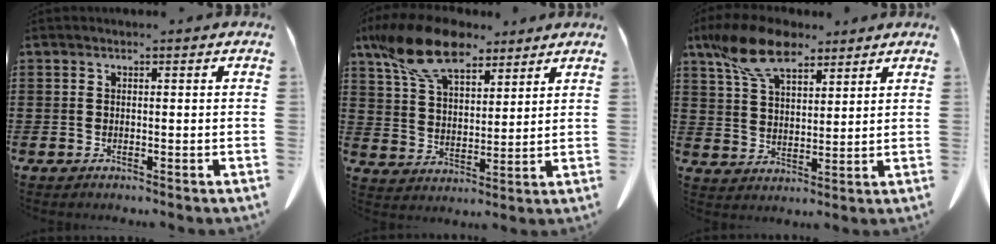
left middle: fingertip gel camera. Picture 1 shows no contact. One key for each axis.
{"total": 13.0, "fx": 9.4, "fy": 5.2, "fz": 7.3, "tx": -0.168, "ty": -0.013, "tz": 0.178}
{"total": 10.9, "fx": 7.6, "fy": 4.6, "fz": 6.3, "tx": -0.151, "ty": -0.010, "tz": 0.142}